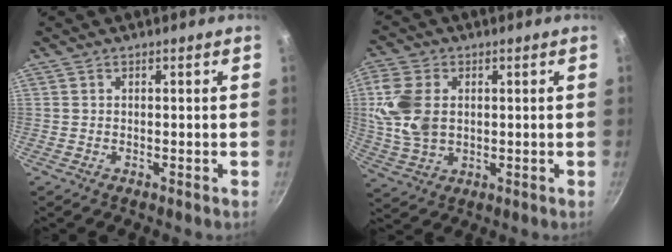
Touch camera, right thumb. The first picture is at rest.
{"total": 10.6, "force": [1.5, 7.4, 7.5], "torque": [-0.145, -0.004, 0.031]}